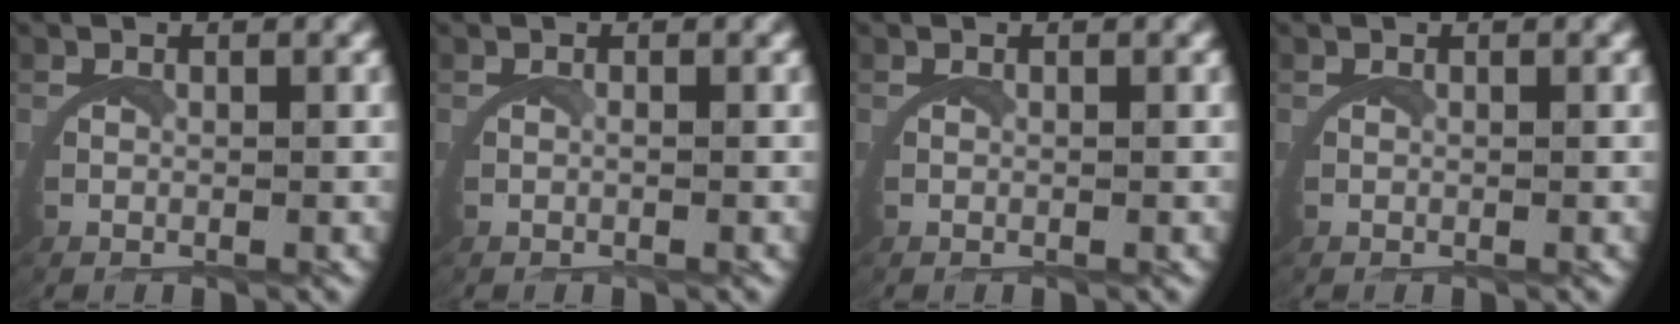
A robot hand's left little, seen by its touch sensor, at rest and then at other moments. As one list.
[{"total": 0.0}, {"total": 0.0}, {"total": 0.0}]